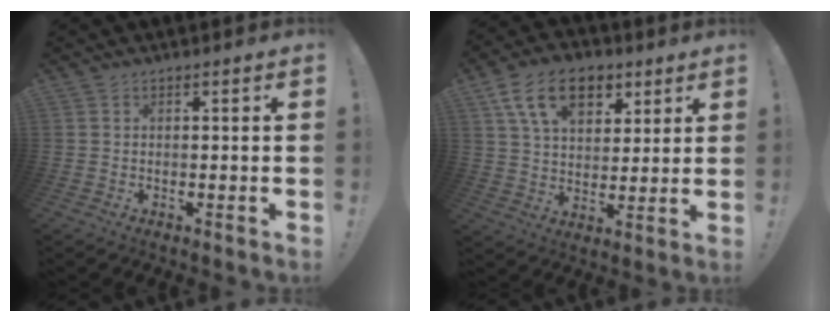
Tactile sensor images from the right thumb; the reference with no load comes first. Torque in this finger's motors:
{"motor_torque": [1.79, 1.89, 0.96, 0.32, 0.09]}